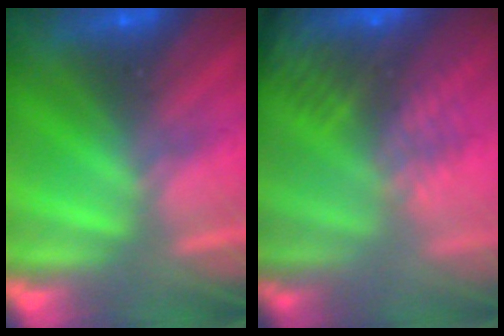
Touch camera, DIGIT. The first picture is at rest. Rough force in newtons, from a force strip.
{"total": 9.4}